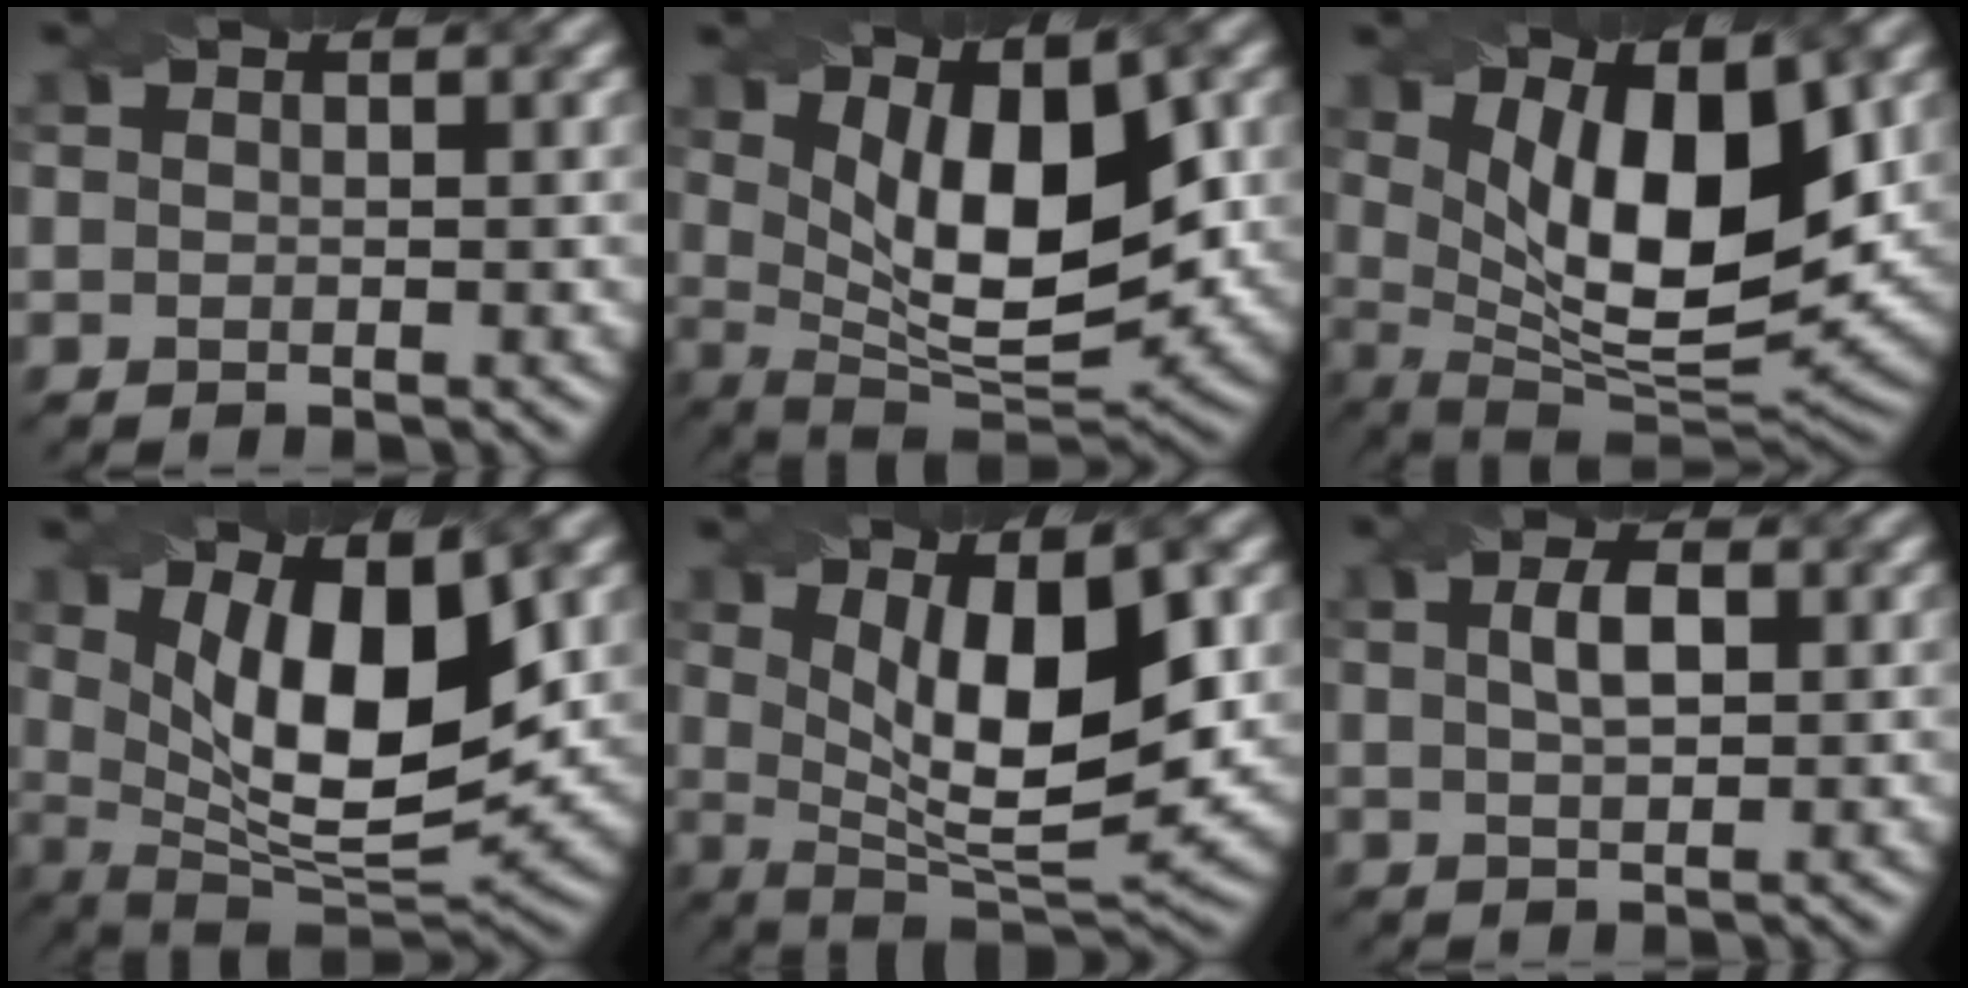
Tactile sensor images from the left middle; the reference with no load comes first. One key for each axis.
{"total": 10.5, "fx": 2.4, "fy": 4.6, "fz": 9.1, "tx": -0.136, "ty": -0.009, "tz": 0.041}
{"total": 12.6, "fx": 3.8, "fy": 5.1, "fz": 11.0, "tx": -0.172, "ty": -0.008, "tz": 0.066}
{"total": 11.8, "fx": 3.3, "fy": 4.8, "fz": 10.3, "tx": -0.159, "ty": -0.008, "tz": 0.057}
{"total": 10.3, "fx": 2.4, "fy": 3.7, "fz": 9.3, "tx": -0.146, "ty": -0.012, "tz": 0.043}
{"total": 2.7, "fx": 0.6, "fy": 1.2, "fz": 2.3, "tx": -0.048, "ty": 0.006, "tz": 0.015}